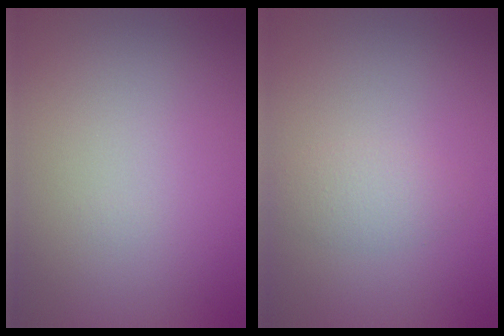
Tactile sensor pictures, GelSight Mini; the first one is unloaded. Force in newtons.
{"total": 1.8, "press": 1.8, "slide": 0.0}